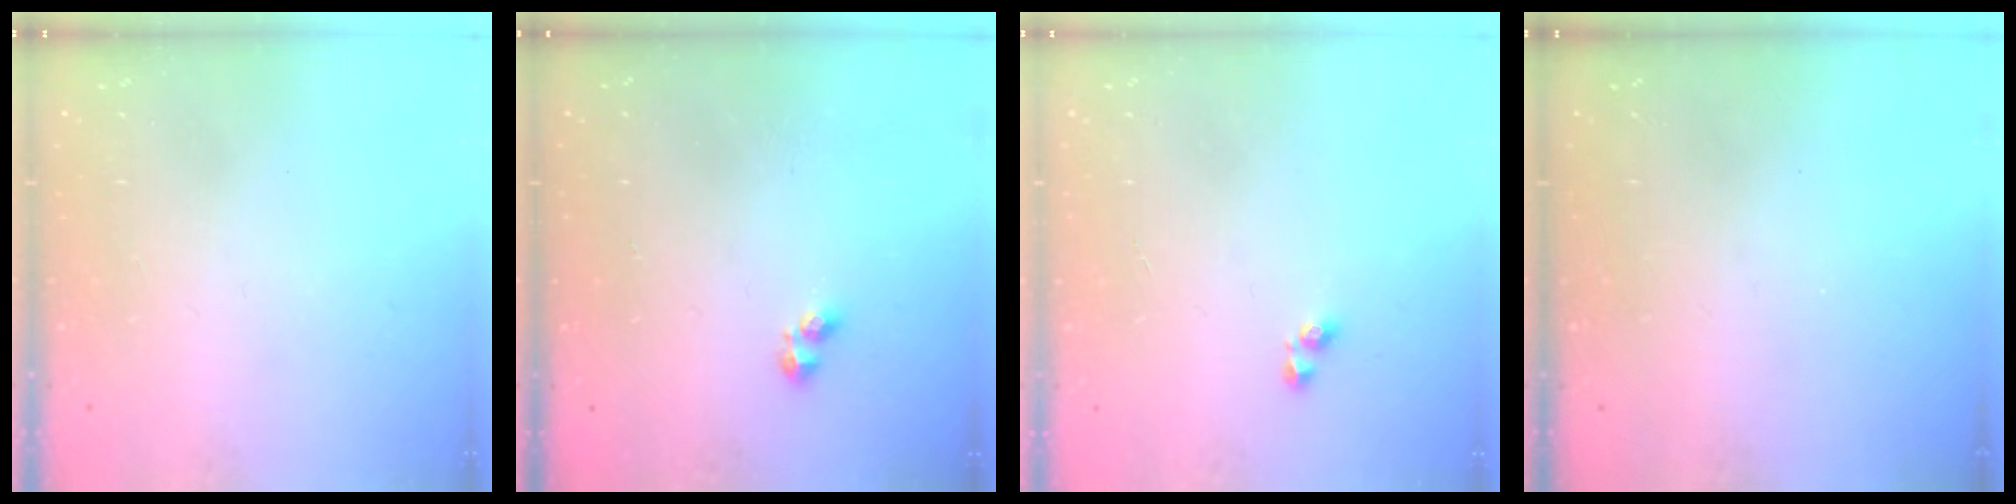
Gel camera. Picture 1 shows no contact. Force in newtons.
{"total": 2.3, "press": 2.3, "slide": 0.5}
{"total": 2.6, "press": 2.6, "slide": 0.2}
{"total": 0.0}